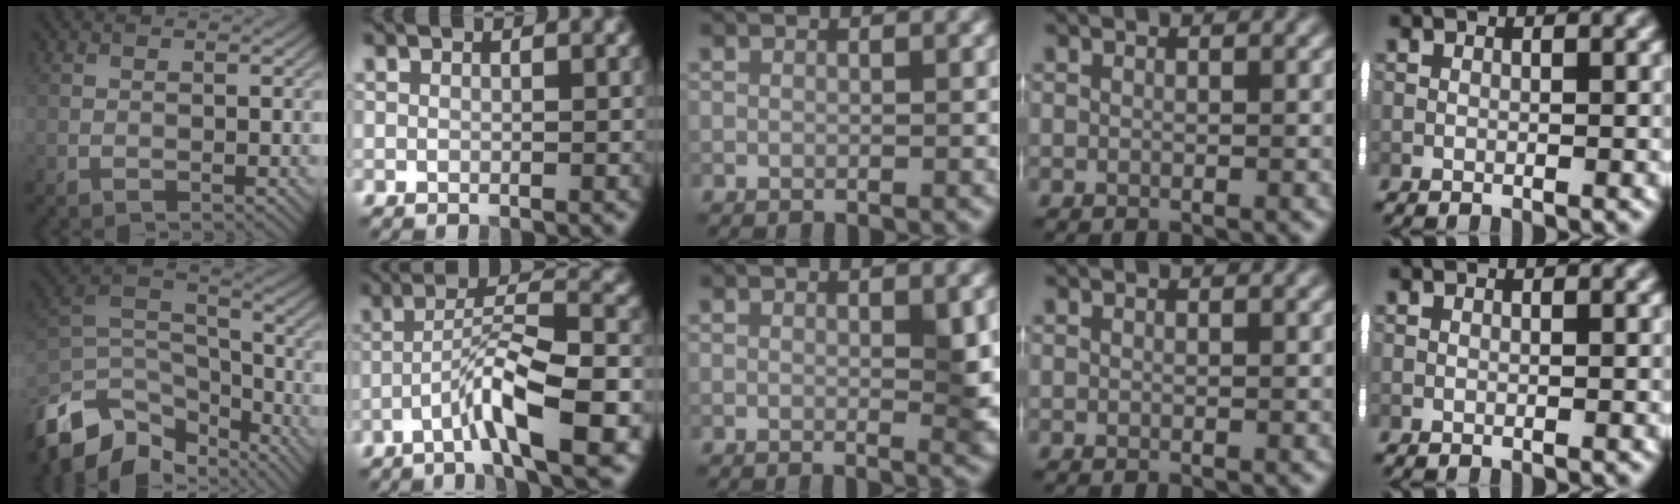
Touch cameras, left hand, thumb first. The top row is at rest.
{"thumb": {"total": 13.3, "force": [-9.1, 7.1, 6.6], "torque": [-0.174, -0.011, -0.168]}, "index": {"total": 7.2, "force": [-3.3, 1.0, 6.3], "torque": [-0.111, 0.019, -0.062]}, "middle": {"total": 2.6, "force": [0.2, 0.5, 2.5], "torque": [-0.034, -0.006, 0.003]}}